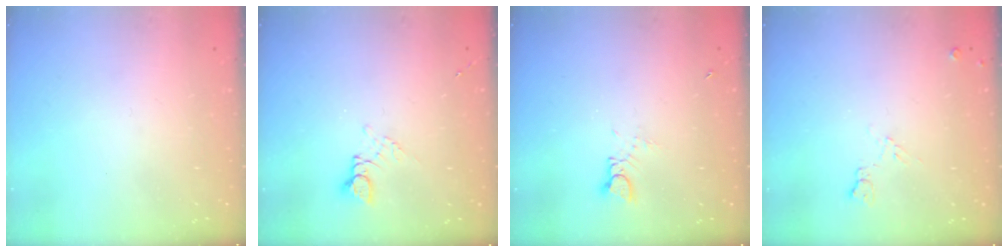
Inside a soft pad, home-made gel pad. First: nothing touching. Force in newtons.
{"total": 4.3, "press": 4.3, "slide": 0.4}
{"total": 2.7, "press": 2.7, "slide": 0.3}
{"total": 5.8, "press": 5.7, "slide": 0.9}